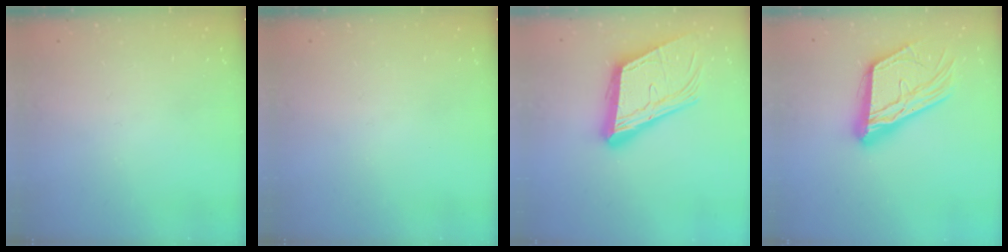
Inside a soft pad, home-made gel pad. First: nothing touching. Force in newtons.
{"total": 0.0}
{"total": 19.0, "press": 18.8, "slide": 3.0}
{"total": 19.6, "press": 19.5, "slide": 1.8}